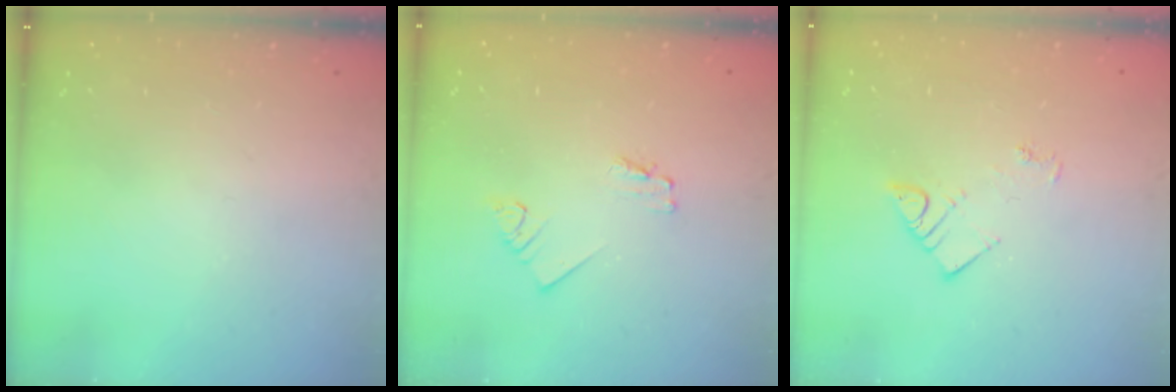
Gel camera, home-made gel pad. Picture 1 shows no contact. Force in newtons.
{"total": 1.7, "press": 1.7, "slide": 0.3}
{"total": 3.8, "press": 3.8, "slide": 0.4}